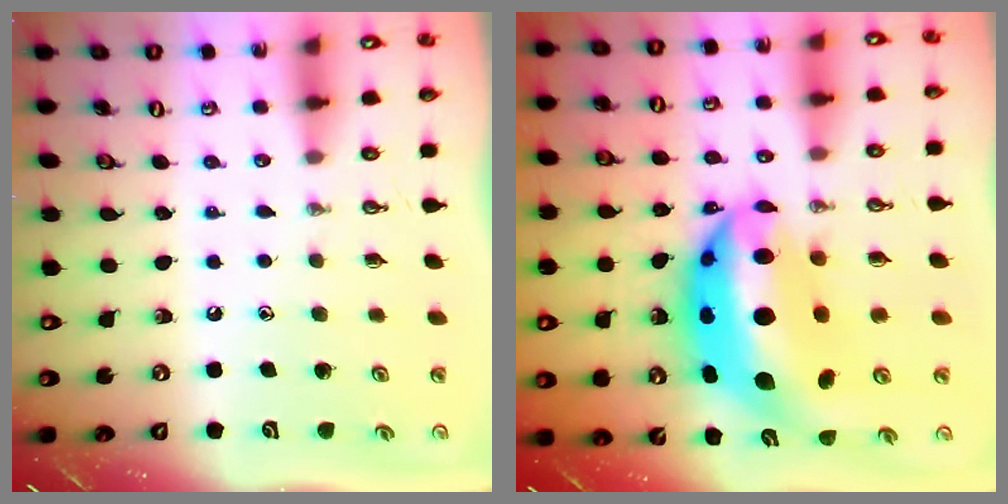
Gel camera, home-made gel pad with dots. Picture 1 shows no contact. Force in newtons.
{"total": 20.7, "press": 20.7, "slide": 1.6}